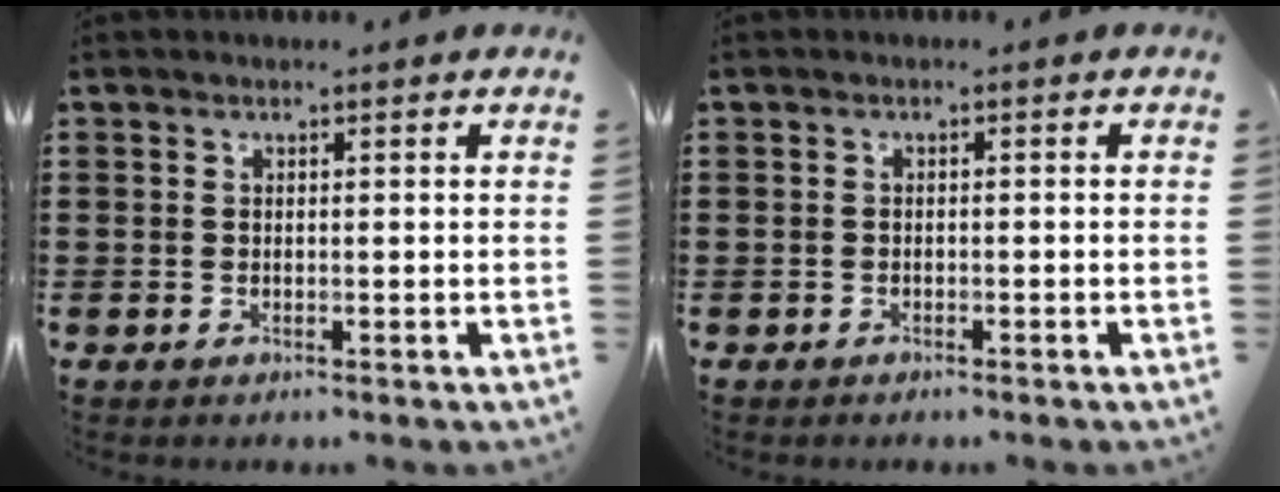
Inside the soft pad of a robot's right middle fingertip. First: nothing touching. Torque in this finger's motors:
{"motor_torque": [-0.25, 0.12, -0.03, -0.01]}